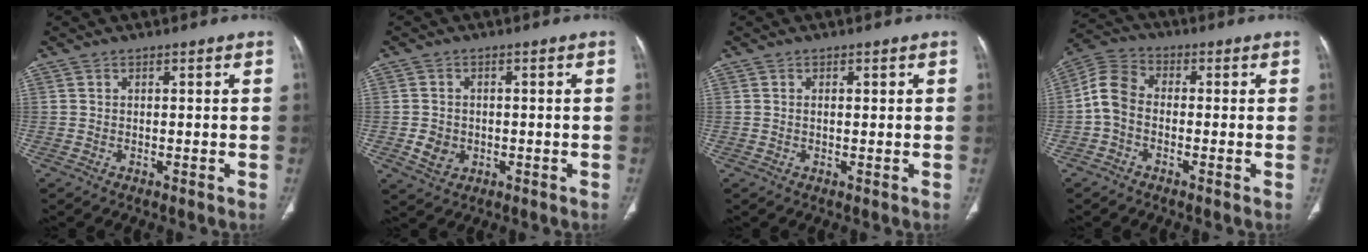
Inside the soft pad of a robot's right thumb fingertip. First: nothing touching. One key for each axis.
{"total": 3.9, "fx": -0.9, "fy": 3.4, "fz": 1.9, "tx": -0.024, "ty": 0.002, "tz": -0.008}
{"total": 0.8, "fx": 0.3, "fy": 0.3, "fz": 0.7, "tx": -0.016, "ty": 0.002, "tz": 0.004}
{"total": 6.7, "fx": -1.2, "fy": 4.8, "fz": 4.4, "tx": -0.084, "ty": 0.024, "tz": -0.040}